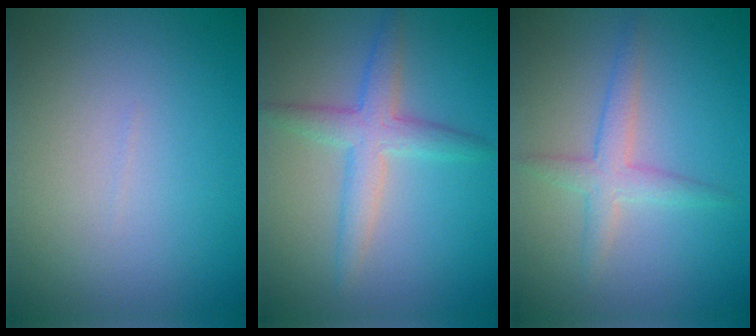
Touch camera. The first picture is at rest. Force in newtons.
{"total": 3.5, "press": 3.5, "slide": 0.1}
{"total": 2.5, "press": 2.5, "slide": 0.0}